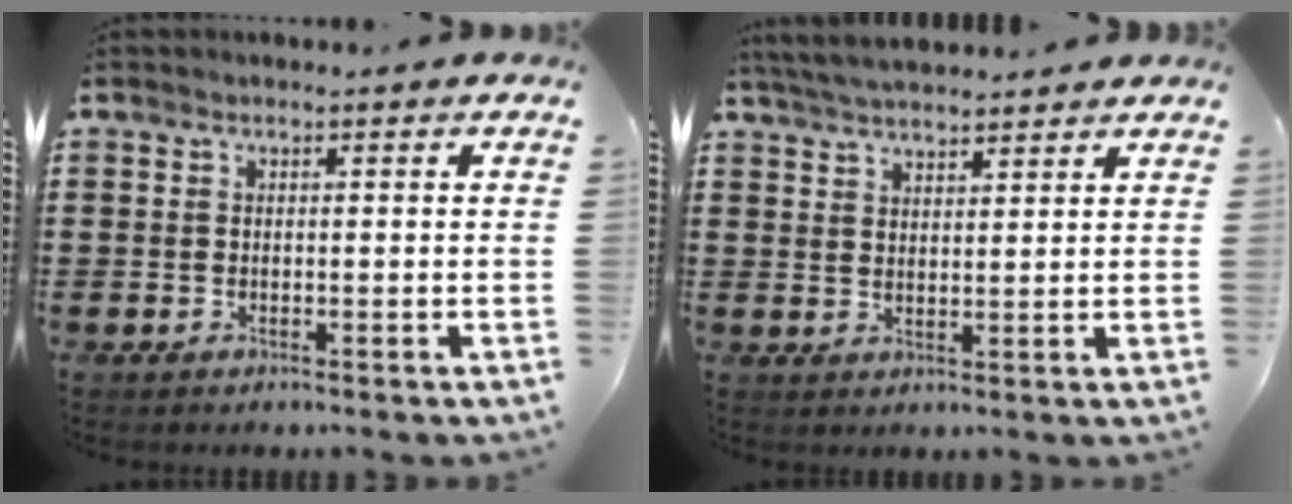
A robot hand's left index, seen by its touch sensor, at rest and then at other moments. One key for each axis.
{"total": 3.9, "fx": 3.8, "fy": 0.1, "fz": 0.7, "tx": -0.027, "ty": -0.010, "tz": 0.070}